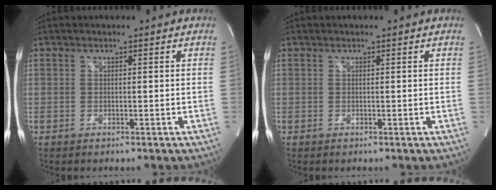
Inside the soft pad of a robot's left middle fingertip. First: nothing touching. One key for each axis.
{"total": 0.0}